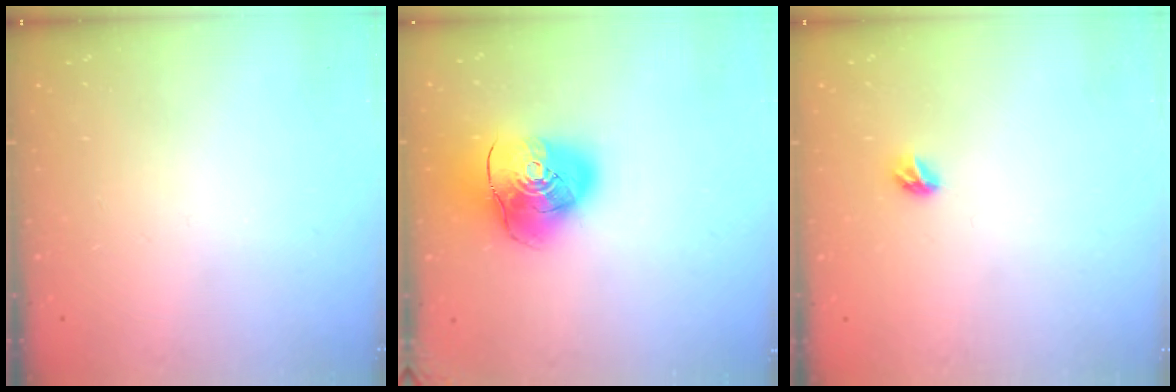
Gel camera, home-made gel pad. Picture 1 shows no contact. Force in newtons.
{"total": 15.1, "press": 14.9, "slide": 2.2}
{"total": 4.5, "press": 4.4, "slide": 0.9}